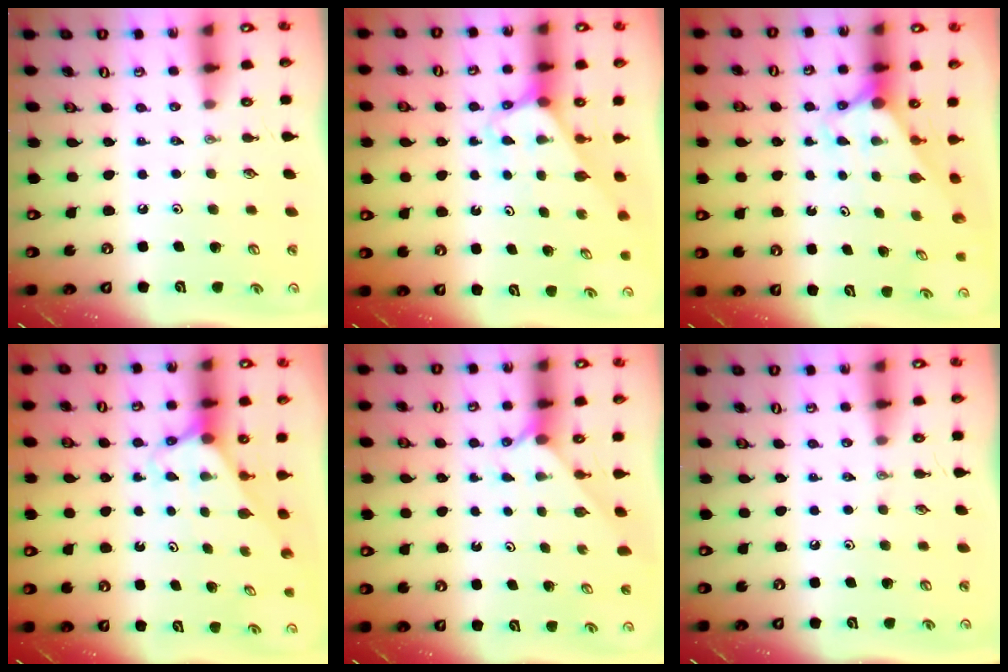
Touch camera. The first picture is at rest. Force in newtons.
{"total": 3.2, "press": 3.2, "slide": 0.2}
{"total": 2.8, "press": 2.8, "slide": 0.1}
{"total": 2.6, "press": 2.6, "slide": 0.2}
{"total": 2.1, "press": 2.1, "slide": 0.3}
{"total": 0.0}